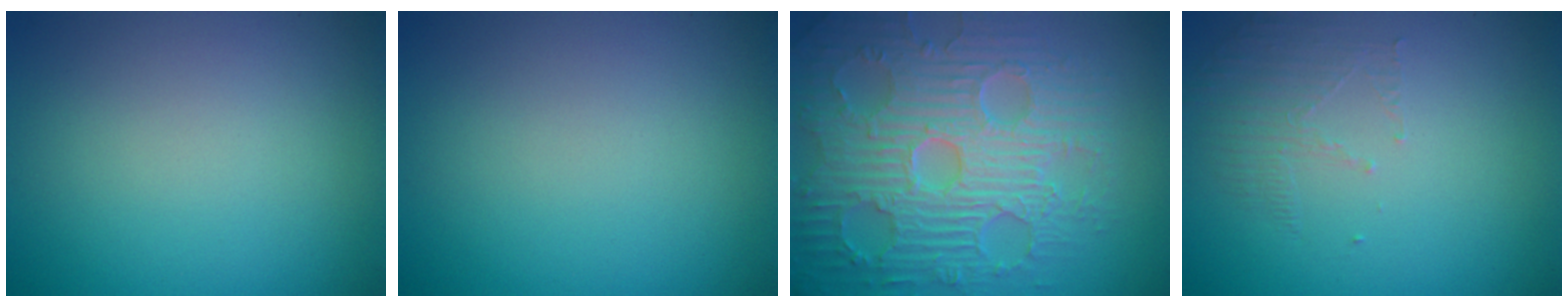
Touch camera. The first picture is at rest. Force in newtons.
{"total": 0.0}
{"total": 9.2, "press": 6.5, "slide": 6.5}
{"total": 1.6, "press": 0.7, "slide": 1.4}